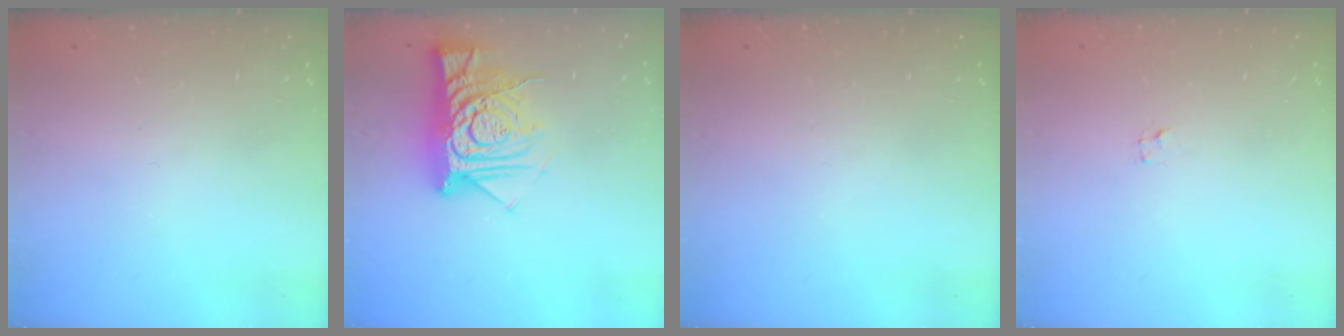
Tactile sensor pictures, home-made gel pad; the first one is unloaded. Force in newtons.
{"total": 12.6, "press": 12.6, "slide": 1.1}
{"total": 0.0}
{"total": 1.2, "press": 1.2, "slide": 0.1}